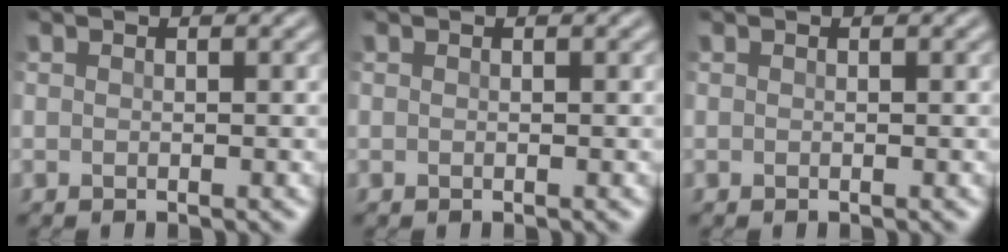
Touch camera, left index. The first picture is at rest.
{"total": 0.0}
{"total": 0.0}